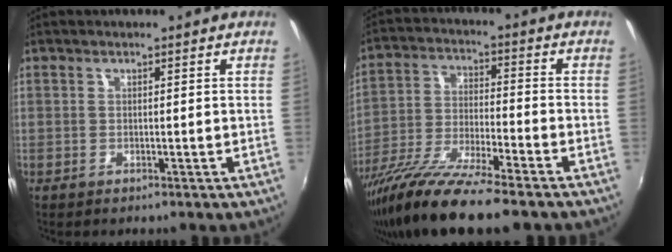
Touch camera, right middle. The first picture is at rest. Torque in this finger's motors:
{"motor_torque": [1.02, -1.12, 0.42, 0.21]}